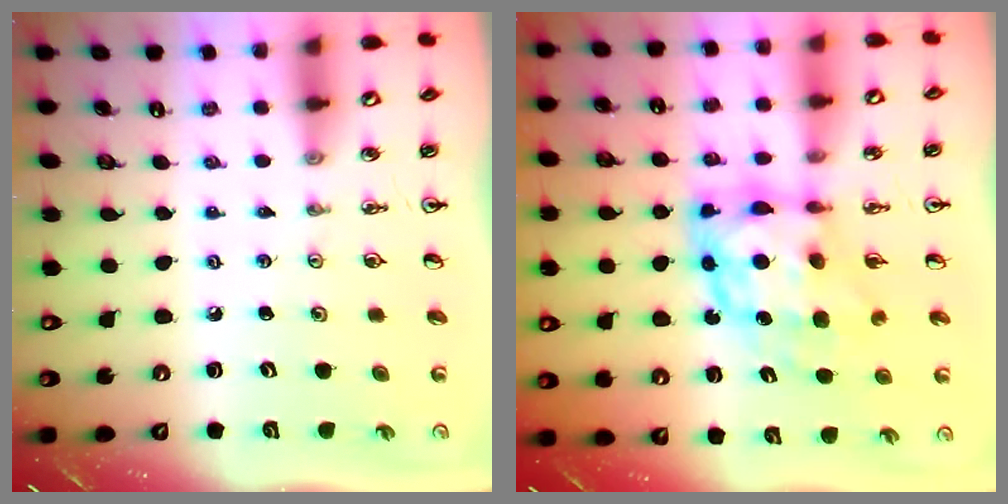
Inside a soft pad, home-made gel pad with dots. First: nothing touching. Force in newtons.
{"total": 9.8, "press": 9.8, "slide": 0.9}